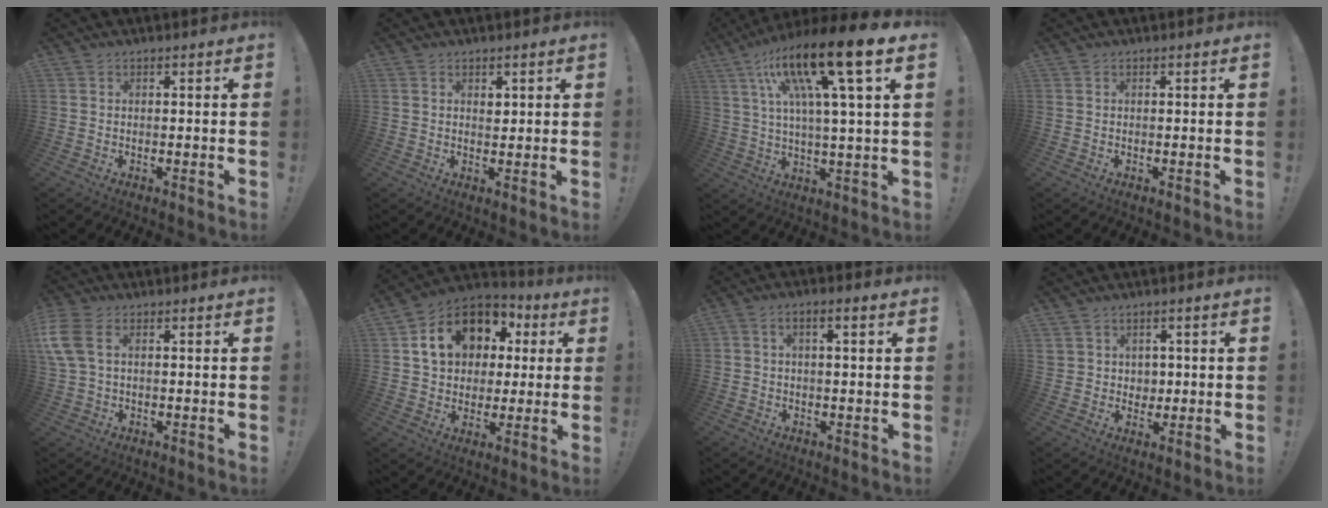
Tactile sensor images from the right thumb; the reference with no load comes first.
{"total": 1.5, "force": [0.8, 1.2, 0.6], "torque": [0.010, -0.008, 0.009]}
{"total": 19.3, "force": [8.3, 2.0, 17.3], "torque": [-0.321, -0.030, 0.118]}
{"total": 0.0}
{"total": 8.1, "force": [2.2, 4.8, 6.1], "torque": [-0.148, 0.006, 0.044]}
{"total": 16.9, "force": [5.5, 12.9, 9.4], "torque": [-0.146, -0.005, 0.116]}
{"total": 3.6, "force": [-0.4, 0.6, 3.5], "torque": [-0.060, 0.003, -0.006]}
{"total": 4.4, "force": [1.9, 4.0, 0.1], "torque": [-0.001, -0.010, 0.036]}